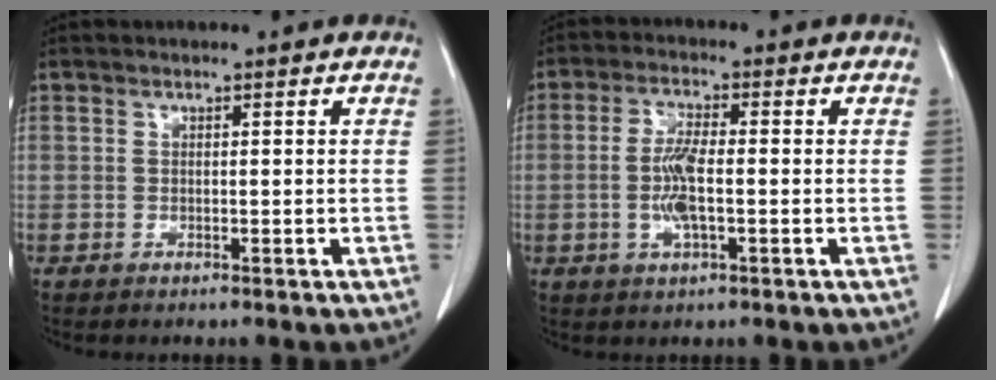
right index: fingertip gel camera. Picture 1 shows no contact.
{"total": 5.8, "force": [-0.9, 1.3, 5.6], "torque": [-0.119, -0.001, -0.019]}